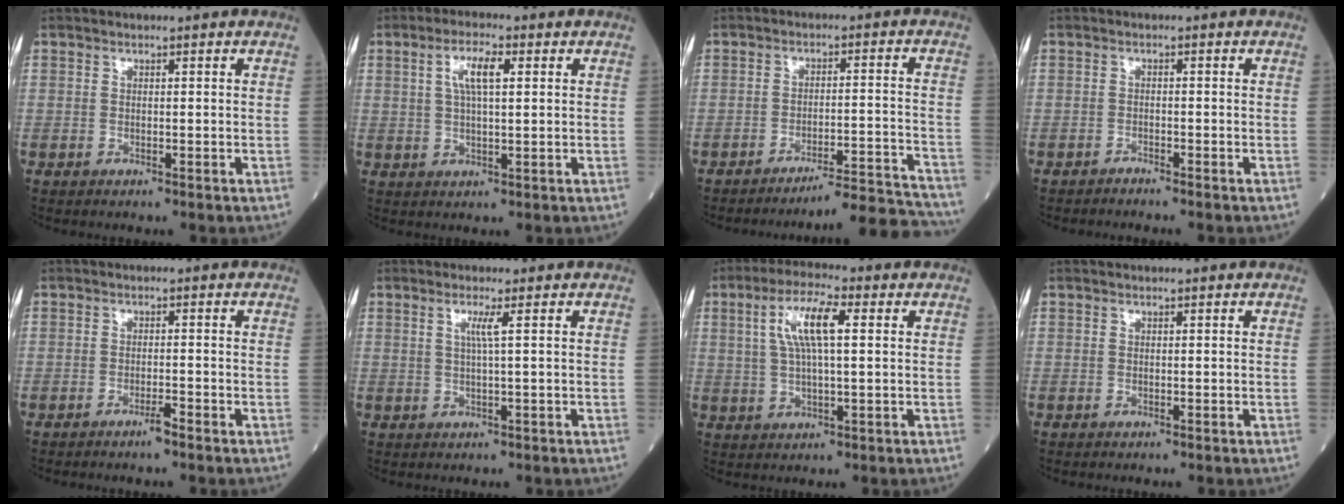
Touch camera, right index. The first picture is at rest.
{"total": 5.4, "force": [1.7, 1.2, 4.9], "torque": [-0.099, 0.010, 0.033]}
{"total": 13.7, "force": [-13.5, -1.6, 1.5], "torque": [0.009, 0.013, -0.181]}
{"total": 1.5, "force": [-1.5, -0.2, 0.2], "torque": [-0.004, 0.001, -0.022]}
{"total": 1.7, "force": [-1.3, -0.1, 1.1], "torque": [-0.020, -0.001, -0.023]}
{"total": 2.2, "force": [0.7, -0.5, 2.1], "torque": [-0.044, -0.002, 0.014]}
{"total": 8.4, "force": [2.2, 1.7, 7.9], "torque": [-0.159, 0.015, 0.042]}
{"total": 0.0}